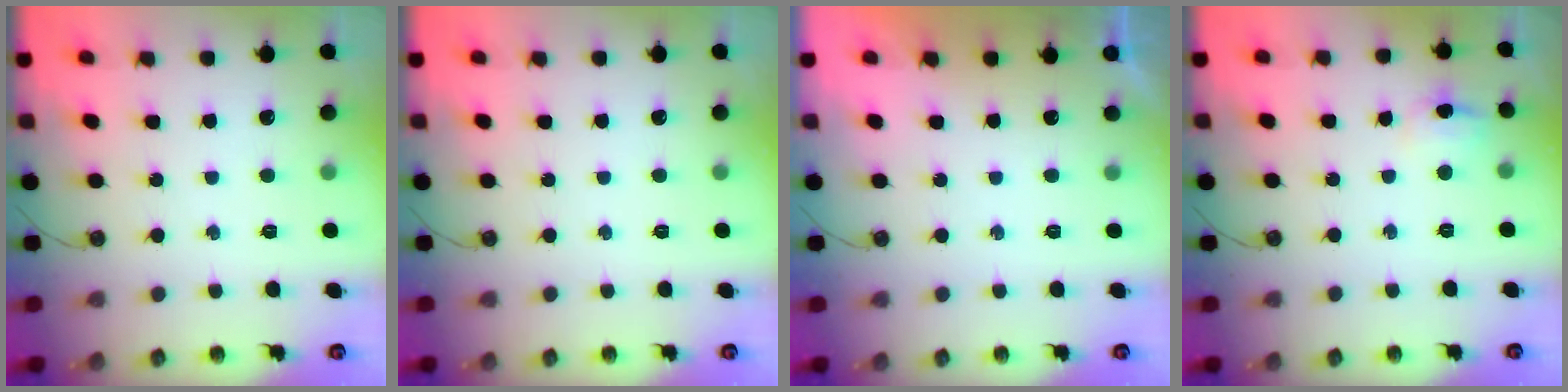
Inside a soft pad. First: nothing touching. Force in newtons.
{"total": 0.0}
{"total": 0.0}
{"total": 5.4, "press": 5.4, "slide": 0.9}